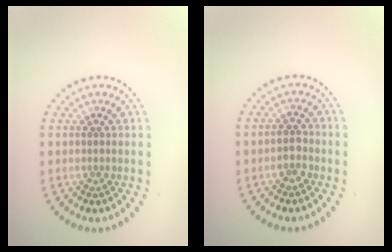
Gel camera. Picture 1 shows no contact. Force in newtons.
{"total": 1.5, "press": 1.4, "slide": 0.4}